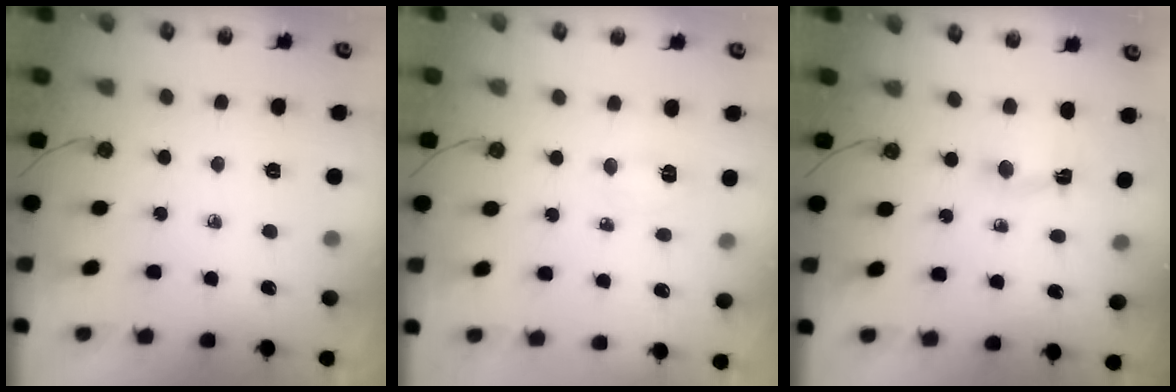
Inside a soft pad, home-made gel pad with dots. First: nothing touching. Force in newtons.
{"total": 4.1, "press": 4.0, "slide": 0.6}
{"total": 2.0, "press": 2.0, "slide": 0.4}